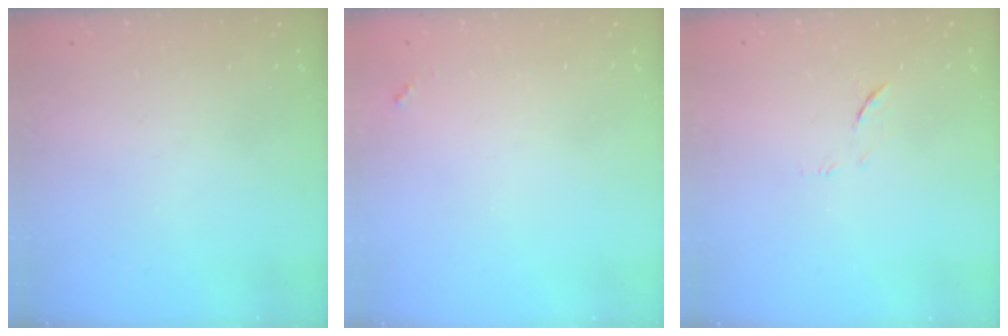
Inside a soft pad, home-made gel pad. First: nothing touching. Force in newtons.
{"total": 3.5, "press": 3.5, "slide": 0.3}
{"total": 6.4, "press": 6.4, "slide": 0.6}